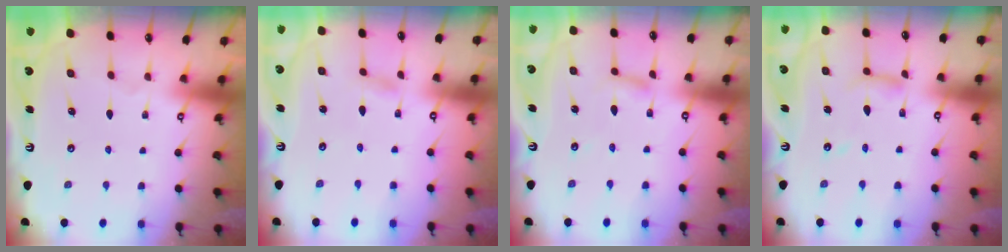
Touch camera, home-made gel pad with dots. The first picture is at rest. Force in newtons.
{"total": 2.4, "press": 2.3, "slide": 0.3}
{"total": 2.2, "press": 2.2, "slide": 0.3}
{"total": 9.0, "press": 8.9, "slide": 0.7}